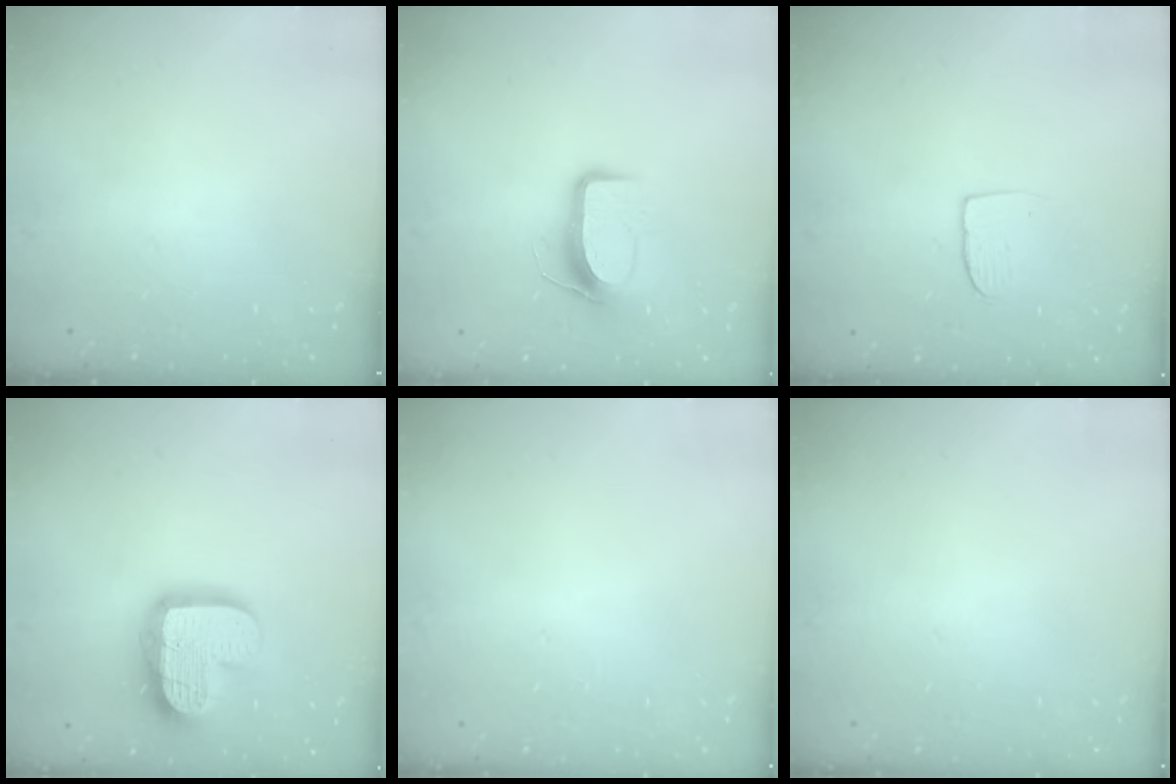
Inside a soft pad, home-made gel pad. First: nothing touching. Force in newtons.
{"total": 9.2, "press": 9.1, "slide": 0.9}
{"total": 4.1, "press": 4.1, "slide": 0.3}
{"total": 17.0, "press": 16.9, "slide": 1.4}
{"total": 0.0}
{"total": 0.0}